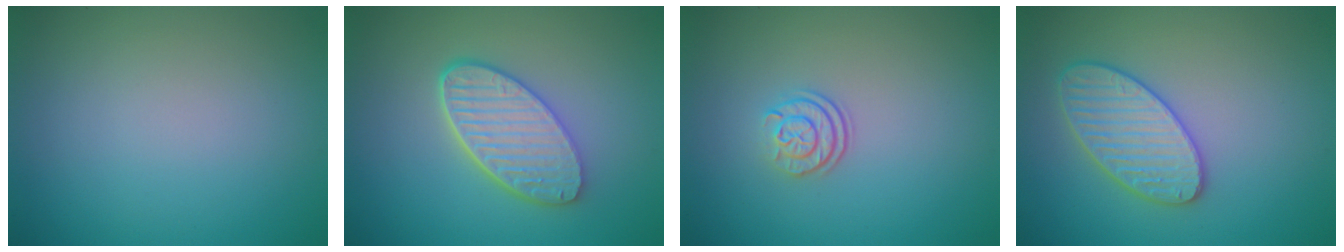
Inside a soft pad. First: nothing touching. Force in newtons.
{"total": 5.4, "press": 4.2, "slide": 3.4}
{"total": 2.4, "press": 1.8, "slide": 1.5}
{"total": 3.9, "press": 3.8, "slide": 0.8}